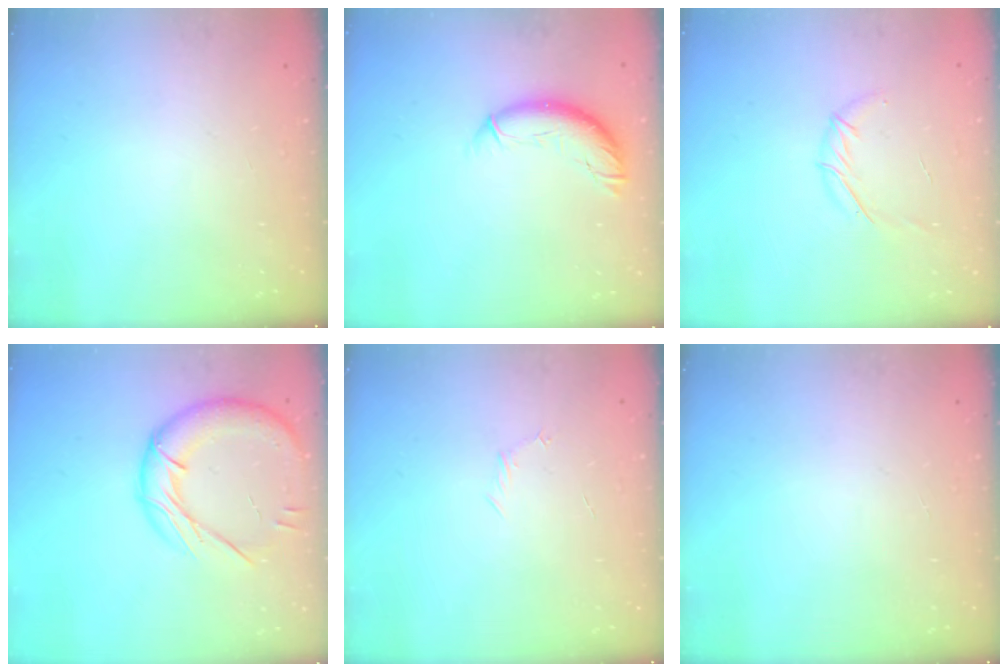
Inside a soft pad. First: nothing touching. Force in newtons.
{"total": 9.7, "press": 9.6, "slide": 0.9}
{"total": 5.7, "press": 5.5, "slide": 1.4}
{"total": 17.1, "press": 17.0, "slide": 2.0}
{"total": 3.7, "press": 3.6, "slide": 1.1}
{"total": 0.0}